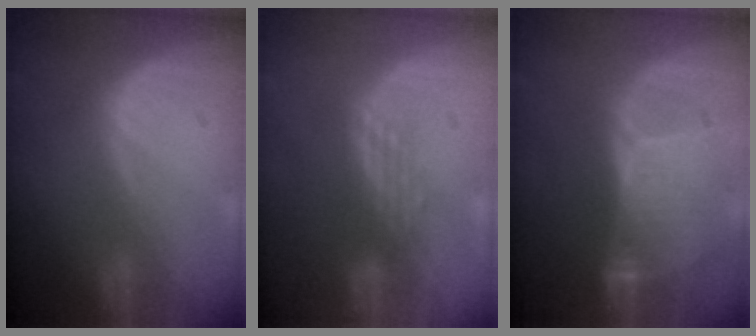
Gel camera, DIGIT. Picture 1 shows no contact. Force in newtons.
{"total": 3.0, "press": 2.5, "slide": 1.7}
{"total": 8.4, "press": 7.6, "slide": 3.5}